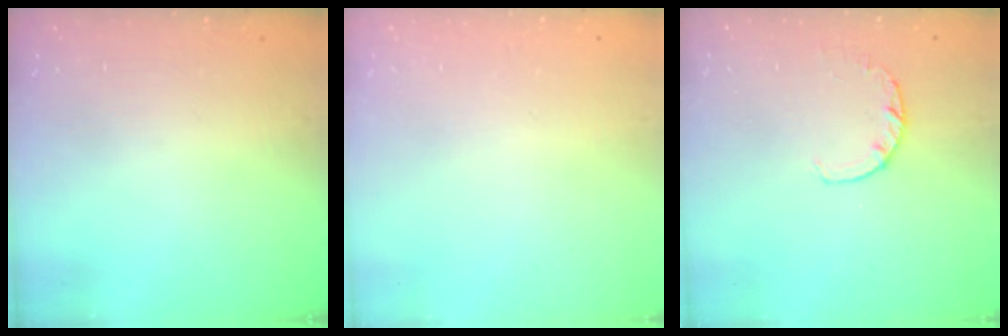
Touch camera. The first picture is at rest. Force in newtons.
{"total": 2.6, "press": 2.6, "slide": 0.2}
{"total": 2.8, "press": 2.7, "slide": 0.5}